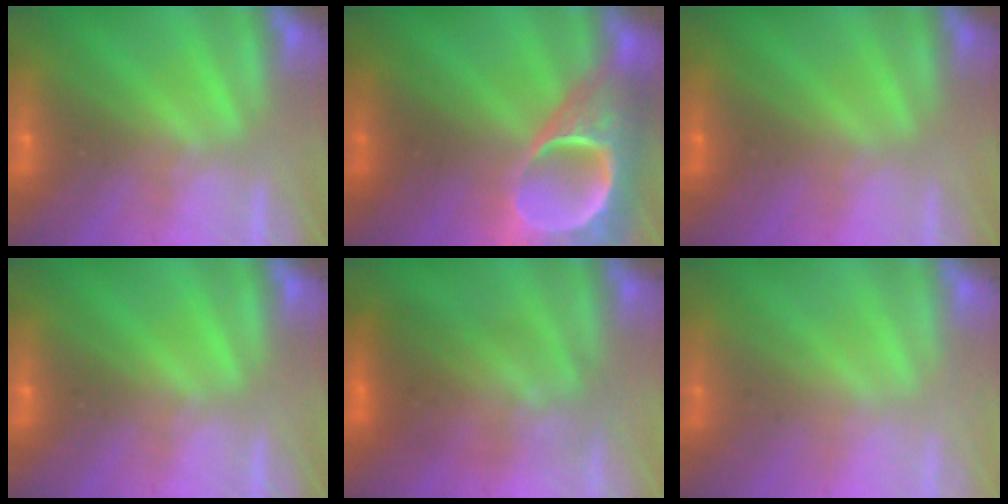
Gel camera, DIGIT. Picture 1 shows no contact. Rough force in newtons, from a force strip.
{"total": 9.8}
{"total": 2.4}
{"total": 0.0}
{"total": 3.5}
{"total": 2.3}